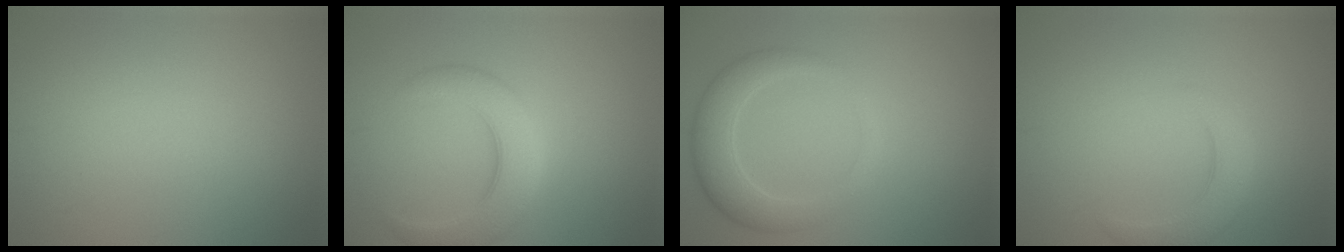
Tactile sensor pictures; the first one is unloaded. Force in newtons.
{"total": 5.2, "press": 5.2, "slide": 0.1}
{"total": 3.9, "press": 3.9, "slide": 0.2}
{"total": 2.9, "press": 2.9, "slide": 0.2}